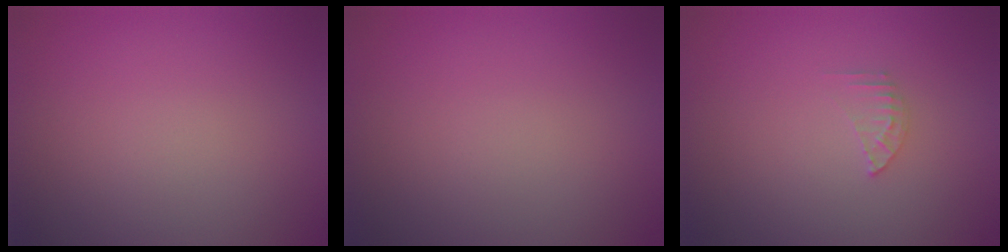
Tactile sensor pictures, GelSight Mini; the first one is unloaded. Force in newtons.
{"total": 0.0}
{"total": 1.3, "press": 1.3, "slide": 0.1}